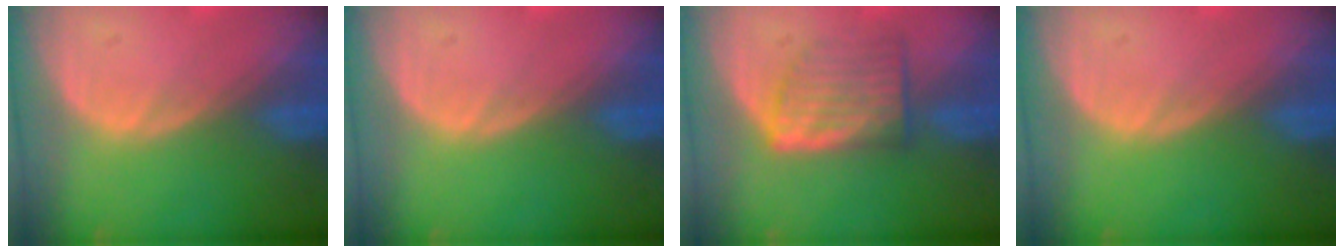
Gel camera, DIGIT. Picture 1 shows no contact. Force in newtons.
{"total": 0.0}
{"total": 6.3, "press": 6.0, "slide": 1.7}
{"total": 0.0}